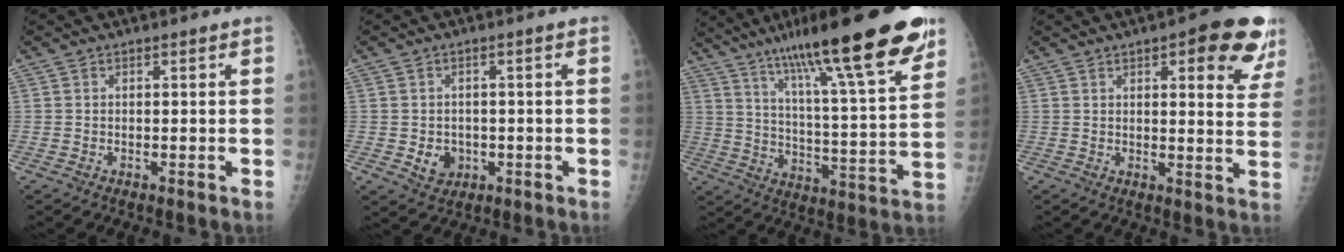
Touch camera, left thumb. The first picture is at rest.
{"total": 4.1, "force": [-0.9, 3.5, 2.0], "torque": [-0.013, 0.003, -0.005]}
{"total": 26.0, "force": [16.6, 4.0, 19.6], "torque": [-0.292, -0.042, 0.263]}
{"total": 13.7, "force": [7.2, 4.4, 10.8], "torque": [-0.086, -0.028, 0.080]}